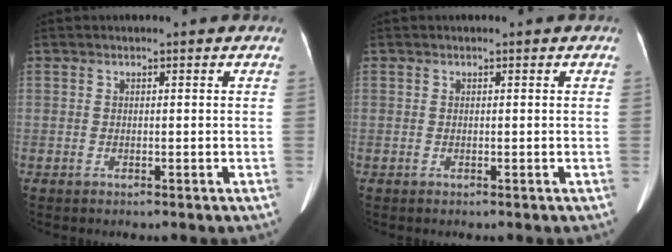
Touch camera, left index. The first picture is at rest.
{"total": 0.0}